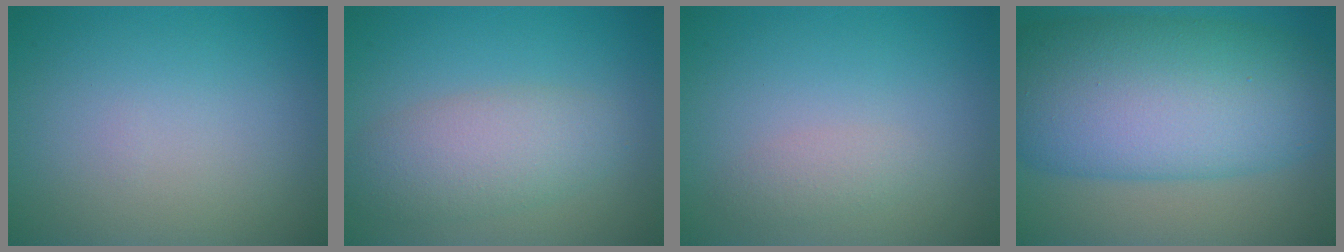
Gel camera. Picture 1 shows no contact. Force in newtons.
{"total": 4.3, "press": 4.3, "slide": 0.1}
{"total": 1.2, "press": 1.2, "slide": 0.0}
{"total": 13.5, "press": 13.5, "slide": 0.3}